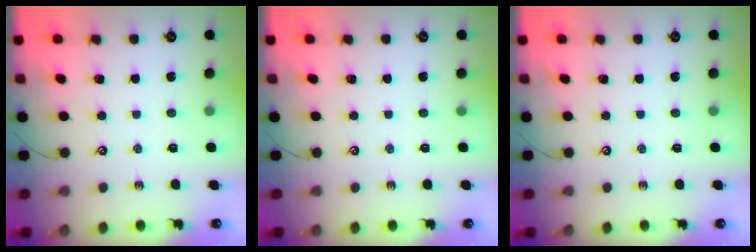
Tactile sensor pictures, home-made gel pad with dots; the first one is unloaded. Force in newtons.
{"total": 0.0}
{"total": 0.0}